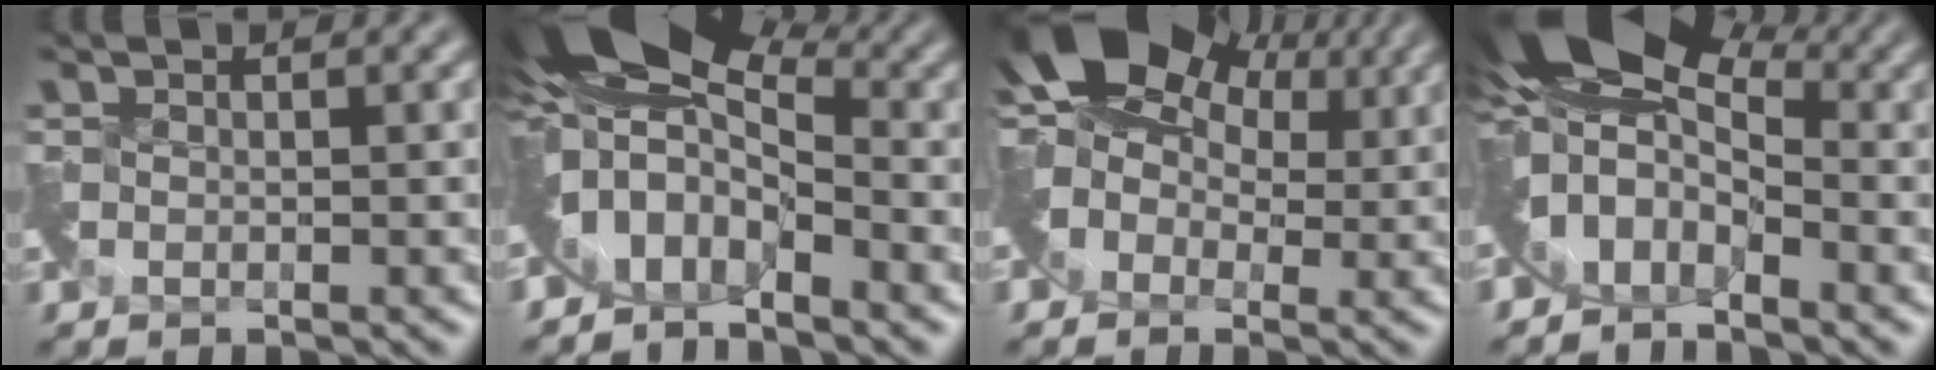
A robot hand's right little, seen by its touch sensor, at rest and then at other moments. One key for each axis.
{"total": 9.5, "fx": -0.5, "fy": 5.7, "fz": 7.6, "tx": -0.141, "ty": -0.003, "tz": -0.023}
{"total": 9.3, "fx": 3.3, "fy": 6.6, "fz": 5.8, "tx": -0.102, "ty": 0.008, "tz": 0.052}
{"total": 8.9, "fx": 0.3, "fy": 5.7, "fz": 6.8, "tx": -0.130, "ty": -0.003, "tz": -0.007}